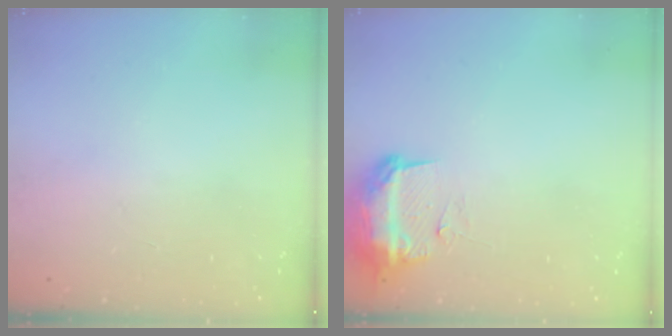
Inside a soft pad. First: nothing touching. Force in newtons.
{"total": 11.4, "press": 11.4, "slide": 1.1}